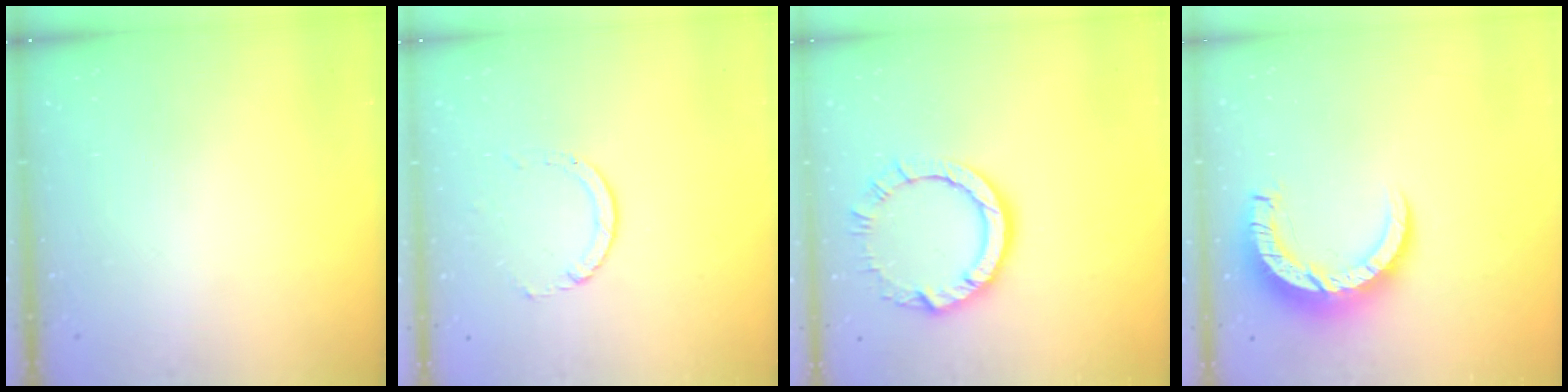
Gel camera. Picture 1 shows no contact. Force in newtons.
{"total": 2.9, "press": 2.9, "slide": 0.4}
{"total": 9.7, "press": 9.6, "slide": 0.7}
{"total": 10.0, "press": 9.9, "slide": 1.0}